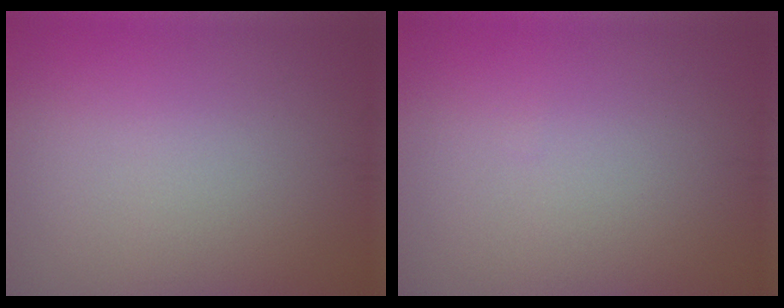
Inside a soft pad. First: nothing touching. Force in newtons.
{"total": 0.0}